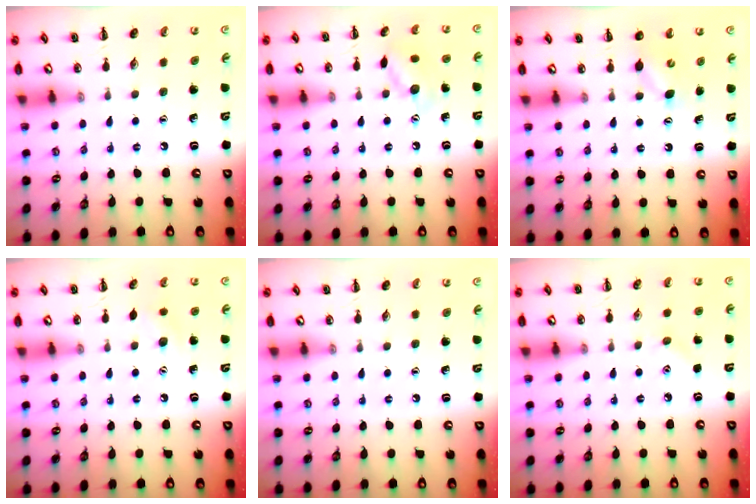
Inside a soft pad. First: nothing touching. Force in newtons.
{"total": 8.9, "press": 8.8, "slide": 1.0}
{"total": 3.4, "press": 3.3, "slide": 0.9}
{"total": 5.7, "press": 5.6, "slide": 1.3}
{"total": 0.0}
{"total": 3.9, "press": 3.8, "slide": 0.9}